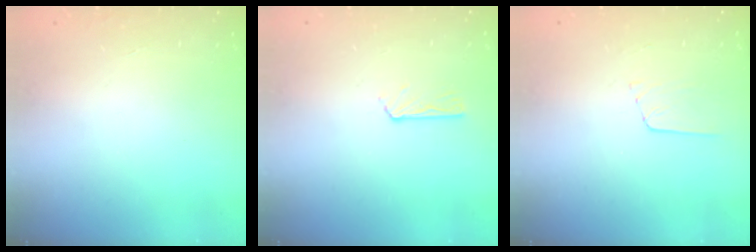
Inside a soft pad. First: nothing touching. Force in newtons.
{"total": 3.3, "press": 3.3, "slide": 0.4}
{"total": 3.6, "press": 3.6, "slide": 0.3}